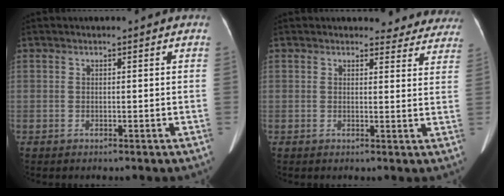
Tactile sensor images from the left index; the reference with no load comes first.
{"total": 8.1, "force": [7.5, 2.9, 0.3], "torque": [0.038, -0.014, 0.052]}